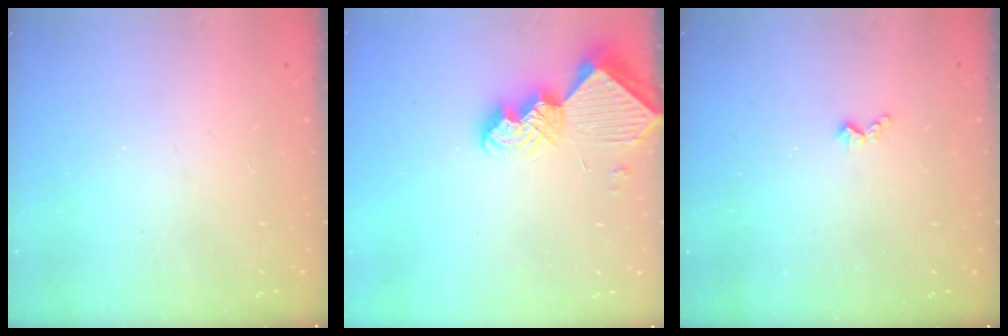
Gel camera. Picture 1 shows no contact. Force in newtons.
{"total": 10.4, "press": 10.3, "slide": 0.8}
{"total": 3.6, "press": 3.6, "slide": 0.5}